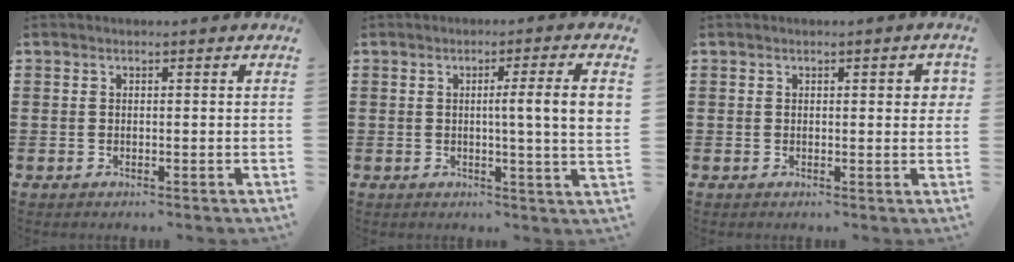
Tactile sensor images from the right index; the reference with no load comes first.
{"total": 6.6, "force": [0.9, -0.2, 6.6], "torque": [-0.105, -0.011, 0.005]}
{"total": 1.5, "force": [0.4, 0.5, 1.4], "torque": [-0.011, -0.002, 0.001]}